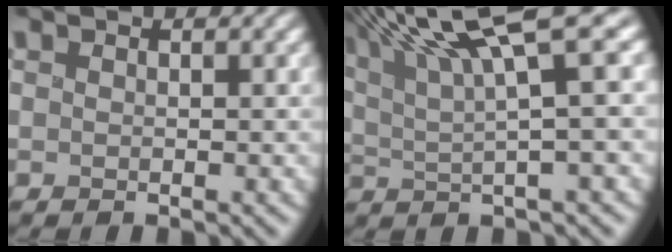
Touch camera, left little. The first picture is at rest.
{"total": 10.0, "force": [5.4, 1.8, 8.3], "torque": [-0.123, 0.031, 0.085]}